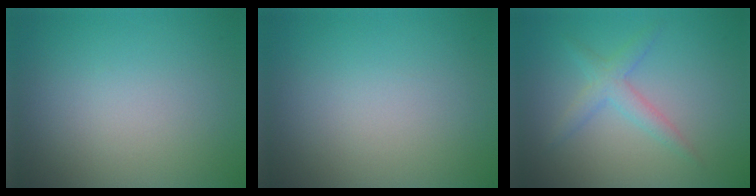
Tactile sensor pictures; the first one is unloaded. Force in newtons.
{"total": 0.0}
{"total": 2.3, "press": 2.3, "slide": 0.2}